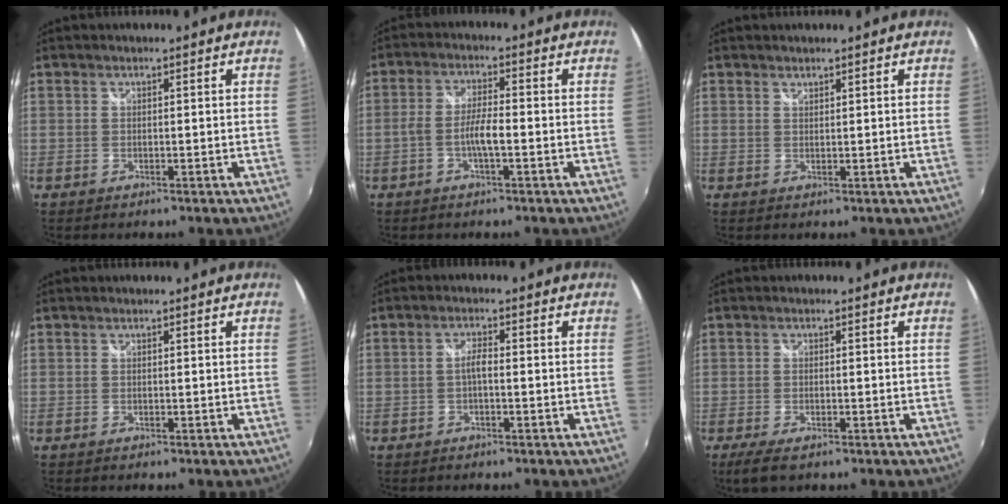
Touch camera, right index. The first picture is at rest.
{"total": 4.5, "force": [-1.6, 0.6, 4.1], "torque": [-0.086, 0.005, -0.031]}
{"total": 0.7, "force": [0.7, 0.2, 0.0], "torque": [0.001, 0.000, 0.014]}
{"total": 0.0}
{"total": 1.9, "force": [-0.6, 0.5, 1.8], "torque": [-0.036, 0.006, -0.012]}
{"total": 4.1, "force": [-2.5, 1.6, 2.9], "torque": [-0.064, -0.014, -0.042]}